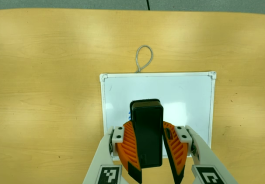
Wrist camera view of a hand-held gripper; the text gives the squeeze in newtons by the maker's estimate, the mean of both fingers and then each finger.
{"total": 10.9, "left": 10.7, "right": 11.1}